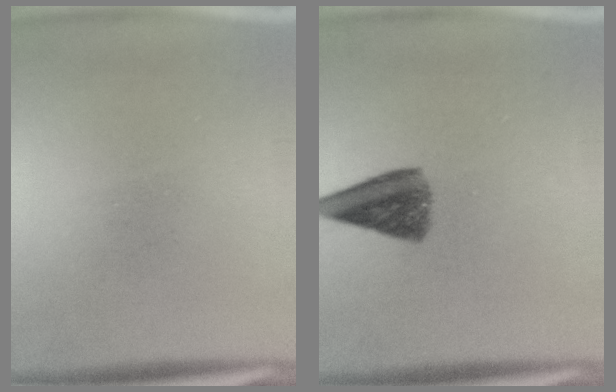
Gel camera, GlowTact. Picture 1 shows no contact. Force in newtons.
{"total": 6.9}